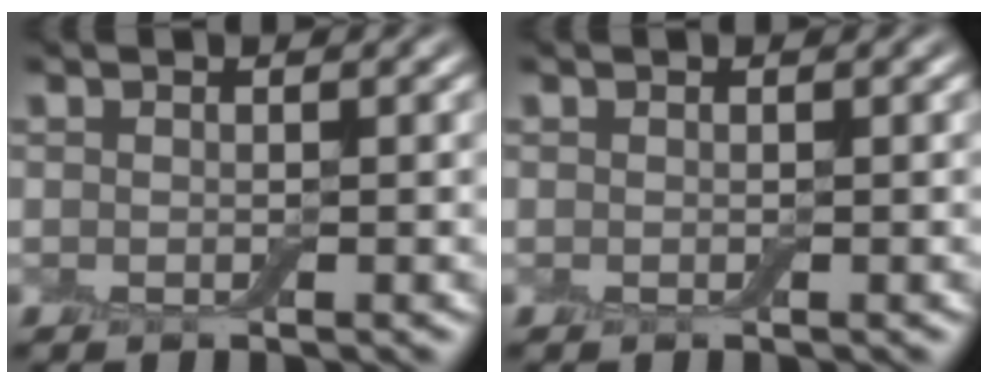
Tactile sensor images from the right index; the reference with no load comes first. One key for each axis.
{"total": 0.0}